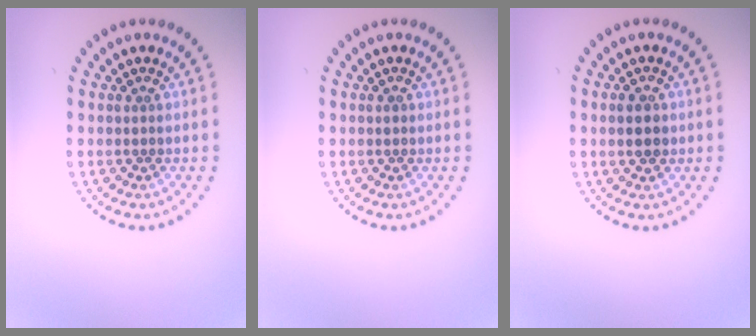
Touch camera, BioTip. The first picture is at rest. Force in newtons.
{"total": 0.6, "press": 0.6, "slide": 0.1}
{"total": 2.0, "press": 1.9, "slide": 0.2}